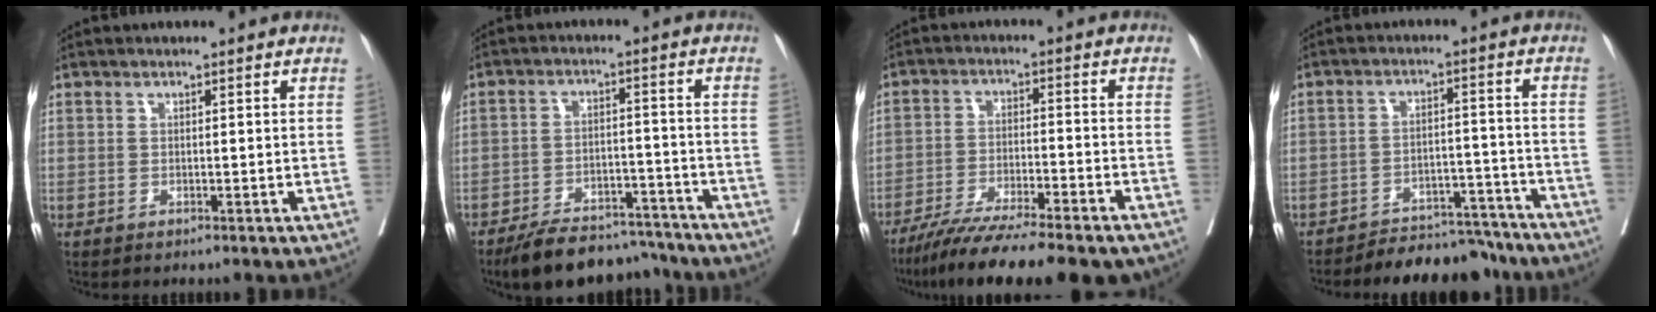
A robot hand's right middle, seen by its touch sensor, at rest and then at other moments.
{"total": 11.8, "force": [-10.6, 3.9, 3.3], "torque": [-0.038, 0.017, -0.160]}
{"total": 16.2, "force": [-13.3, 1.5, 9.1], "torque": [-0.137, -0.030, -0.209]}
{"total": 10.8, "force": [-10.2, 3.3, 1.6], "torque": [0.004, 0.019, -0.140]}